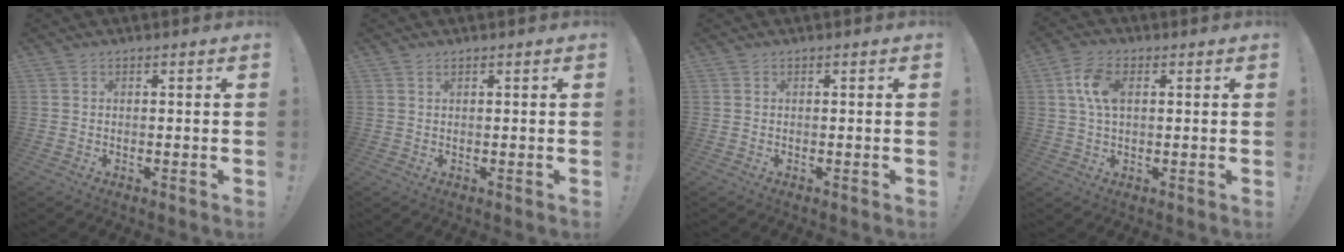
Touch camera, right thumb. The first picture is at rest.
{"total": 0.6, "force": [0.4, 0.2, 0.4], "torque": [-0.013, 0.002, 0.009]}
{"total": 0.0}
{"total": 8.4, "force": [1.8, 5.1, 6.4], "torque": [-0.121, 0.003, 0.033]}